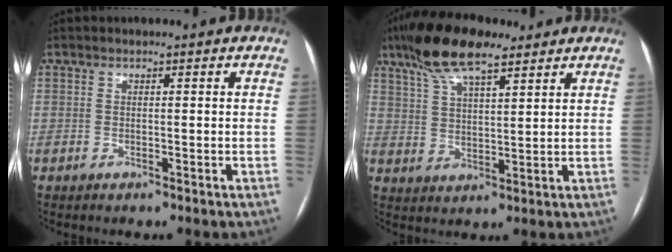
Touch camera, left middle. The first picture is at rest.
{"total": 11.0, "force": [7.9, 2.8, 7.1], "torque": [-0.140, 0.020, 0.144]}